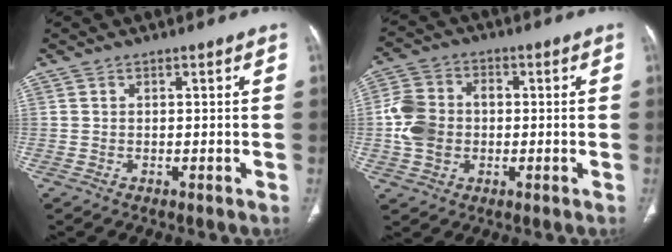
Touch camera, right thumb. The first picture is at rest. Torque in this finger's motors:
{"motor_torque": [1.46, 1.24, 1.05, -0.07, 0.11]}